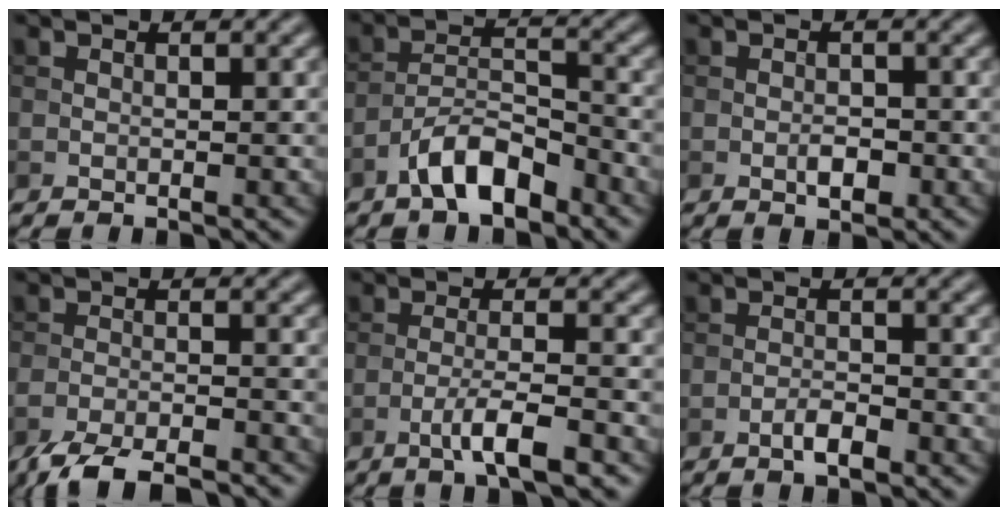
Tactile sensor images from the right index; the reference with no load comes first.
{"total": 5.1, "force": [-3.5, 1.9, 3.3], "torque": [-0.054, 0.010, -0.068]}
{"total": 1.7, "force": [-0.6, 0.9, 1.3], "torque": [-0.020, 0.001, -0.012]}
{"total": 5.8, "force": [-4.9, 1.2, 2.9], "torque": [-0.052, -0.010, -0.091]}
{"total": 3.8, "force": [-2.1, 0.5, 3.2], "torque": [-0.058, 0.006, -0.044]}
{"total": 1.8, "force": [-1.1, 0.5, 1.3], "torque": [-0.025, 0.003, -0.023]}